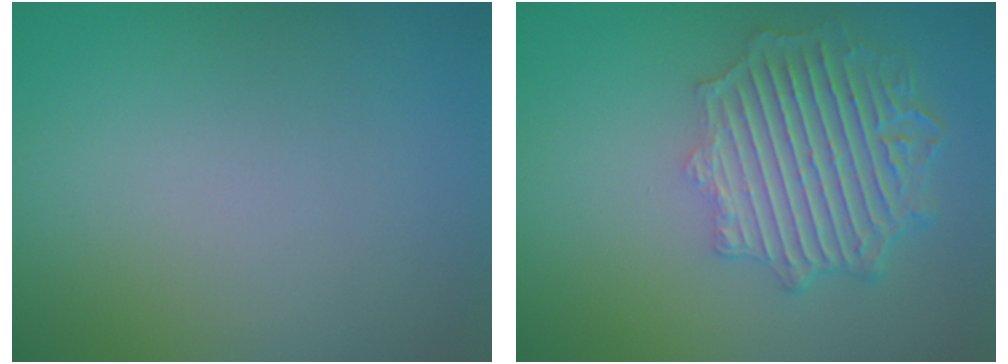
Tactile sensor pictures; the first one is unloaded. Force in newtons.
{"total": 6.2, "press": 4.8, "slide": 3.9}